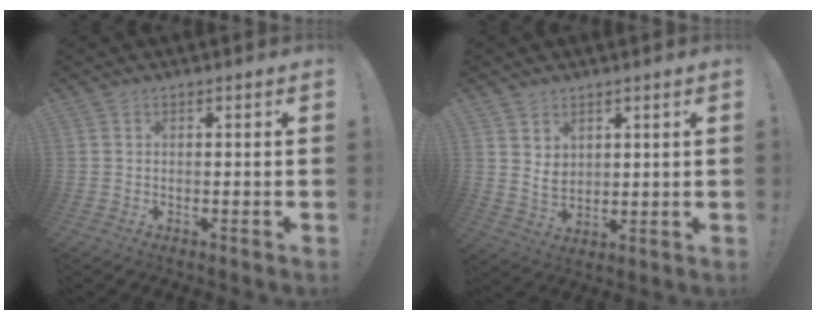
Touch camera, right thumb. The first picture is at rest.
{"total": 5.3, "force": [3.1, 4.0, 1.5], "torque": [-0.006, -0.029, 0.056]}